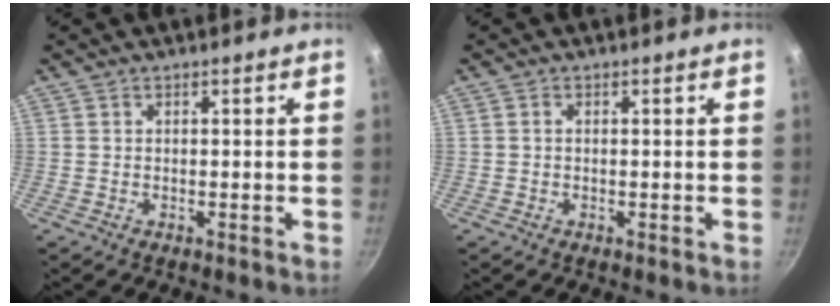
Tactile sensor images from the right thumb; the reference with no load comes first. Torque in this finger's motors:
{"motor_torque": [0.02, -0.23, -0.42, 0.21, 0.06]}